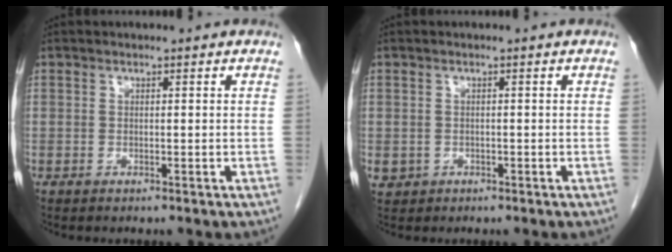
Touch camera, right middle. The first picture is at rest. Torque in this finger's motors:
{"motor_torque": [0.36, -0.16, 0.13, 0.02]}